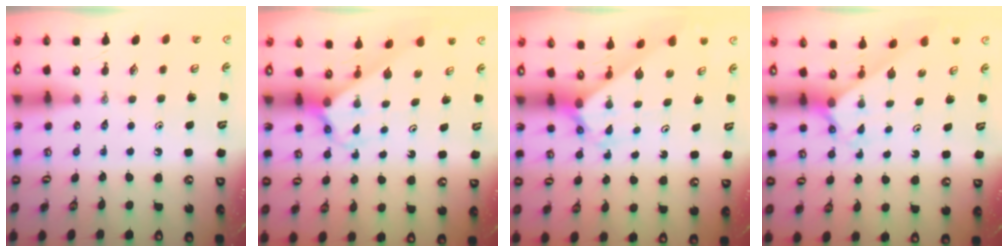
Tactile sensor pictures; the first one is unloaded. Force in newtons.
{"total": 2.6, "press": 2.6, "slide": 0.1}
{"total": 1.9, "press": 1.9, "slide": 0.1}
{"total": 2.1, "press": 2.1, "slide": 0.3}